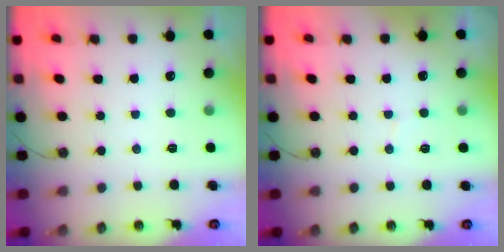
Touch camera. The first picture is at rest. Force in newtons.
{"total": 3.6, "press": 3.5, "slide": 0.9}